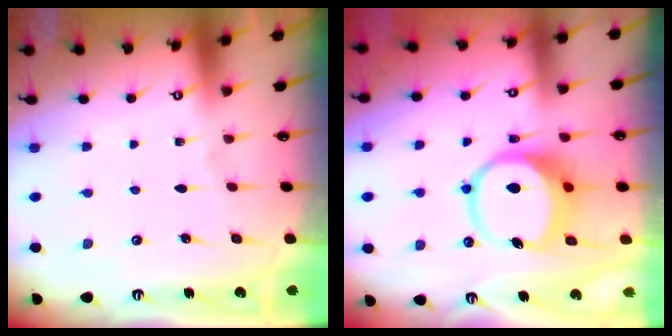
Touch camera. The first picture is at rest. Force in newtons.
{"total": 9.9, "press": 9.8, "slide": 1.6}